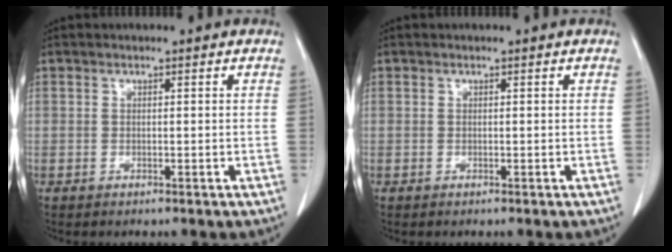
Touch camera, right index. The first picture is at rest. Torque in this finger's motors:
{"motor_torque": [0.00, 0.00, 0.00, 0.00]}